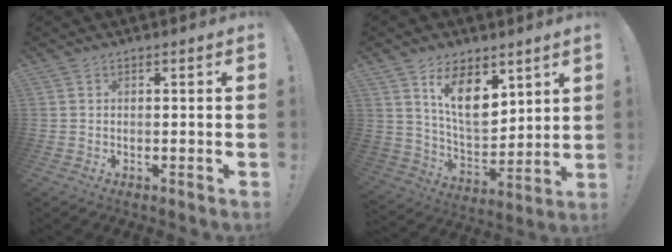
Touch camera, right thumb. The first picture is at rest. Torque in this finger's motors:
{"motor_torque": [-0.52, 1.65, 1.34, 0.72, 0.33]}